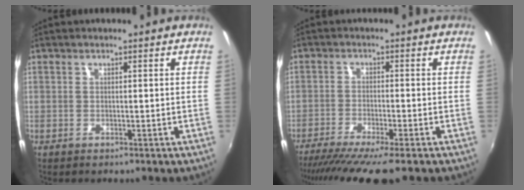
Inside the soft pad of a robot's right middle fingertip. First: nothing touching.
{"total": 10.2, "force": [-8.3, -0.2, 5.9], "torque": [-0.122, -0.034, -0.134]}